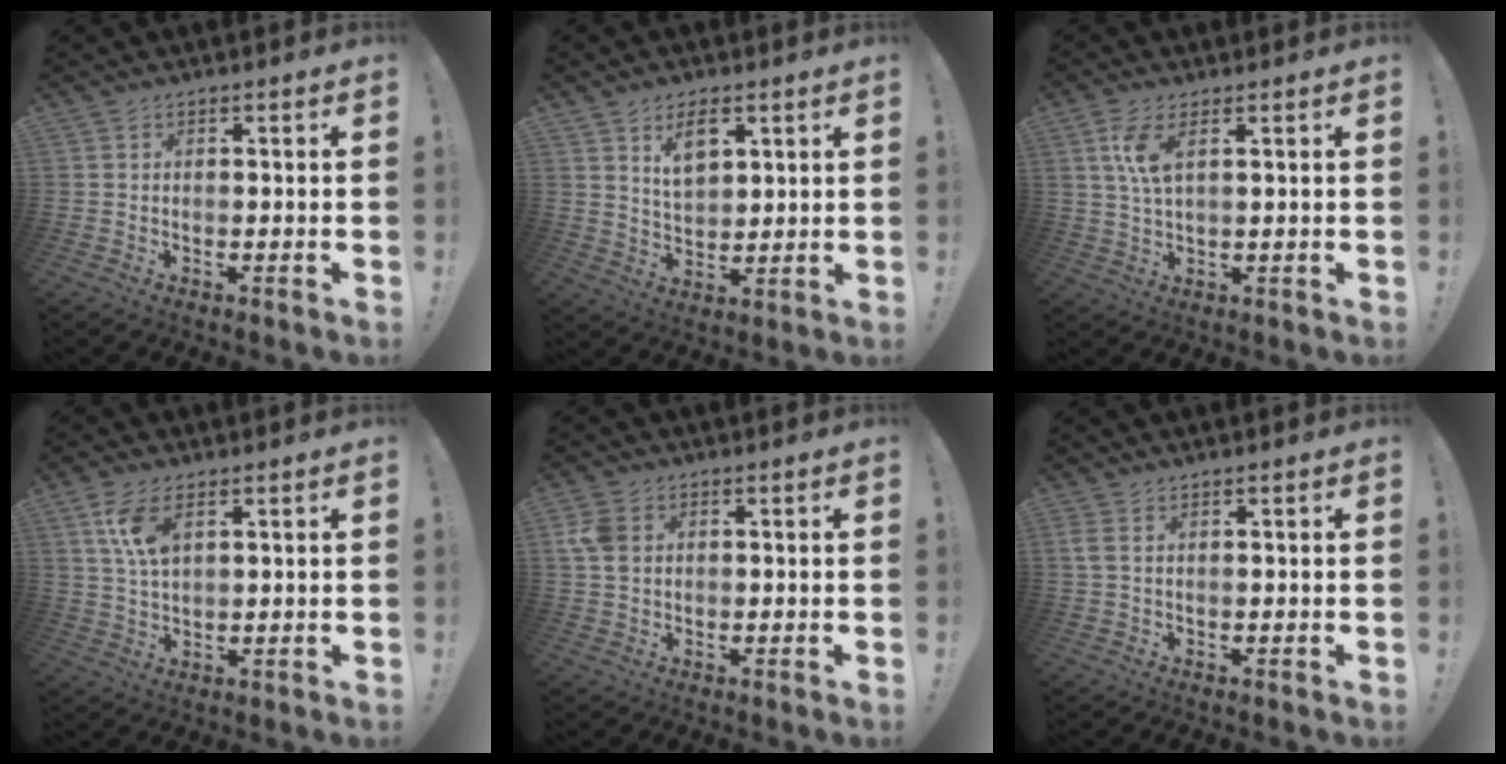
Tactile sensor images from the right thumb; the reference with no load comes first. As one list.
[{"total": 8.4, "force": [4.7, 4.6, 5.3], "torque": [-0.077, -0.019, 0.085]}, {"total": 6.5, "force": [2.6, 2.3, 5.4], "torque": [-0.109, -0.006, 0.043]}, {"total": 8.2, "force": [3.8, 3.9, 6.2], "torque": [-0.122, -0.016, 0.067]}, {"total": 6.5, "force": [1.7, 4.8, 4.1], "torque": [-0.079, 0.002, 0.035]}, {"total": 1.3, "force": [0.9, 0.3, 1.0], "torque": [-0.024, 0.001, 0.016]}]